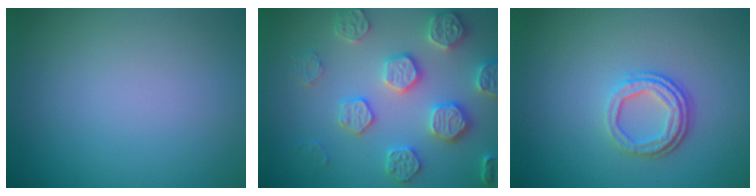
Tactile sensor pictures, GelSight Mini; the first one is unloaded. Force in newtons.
{"total": 5.0, "press": 4.9, "slide": 1.1}
{"total": 3.3, "press": 2.4, "slide": 2.3}